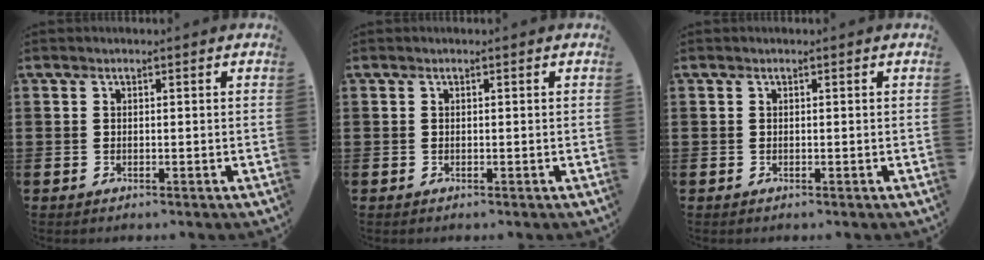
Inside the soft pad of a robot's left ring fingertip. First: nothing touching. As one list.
[{"total": 0.0}, {"total": 0.0}]